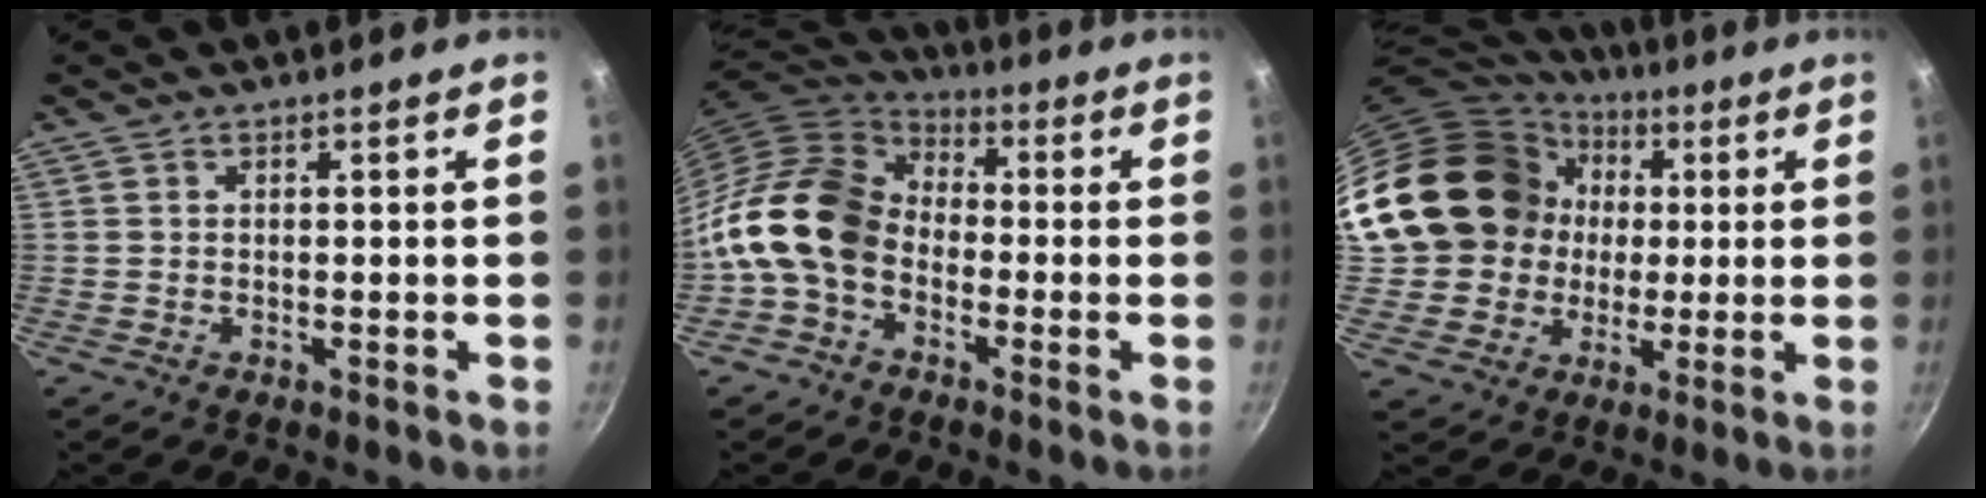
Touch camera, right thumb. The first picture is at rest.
{"total": 15.0, "force": [-3.2, 10.9, 9.7], "torque": [-0.152, 0.046, -0.086]}
{"total": 21.3, "force": [2.7, 18.6, 9.9], "torque": [-0.177, 0.035, 0.061]}